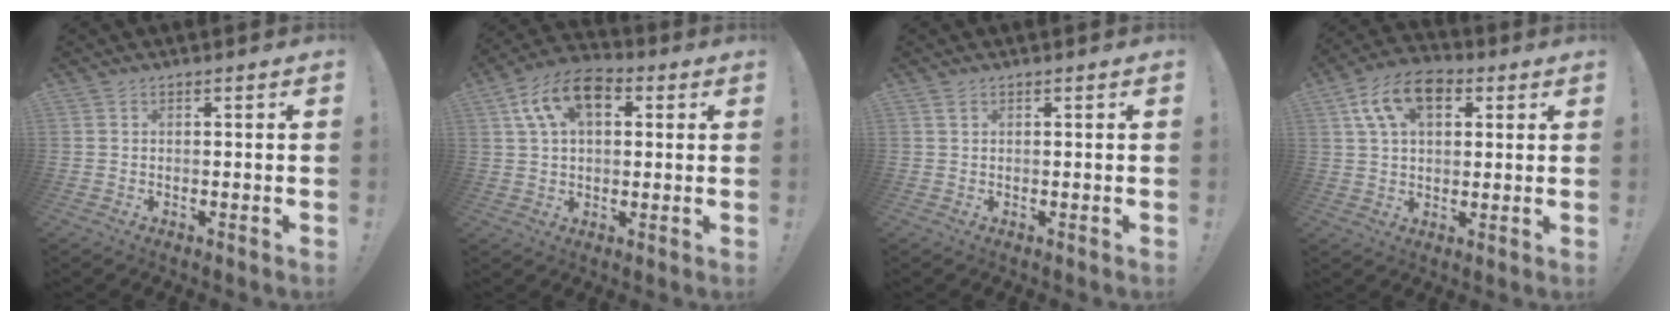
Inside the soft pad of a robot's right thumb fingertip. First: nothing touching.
{"total": 13.9, "force": [5.2, 8.4, 9.8], "torque": [-0.159, 0.001, 0.098]}
{"total": 1.2, "force": [0.7, 0.5, 0.9], "torque": [-0.015, 0.000, 0.013]}
{"total": 13.7, "force": [5.4, 8.4, 9.4], "torque": [-0.154, 0.000, 0.104]}